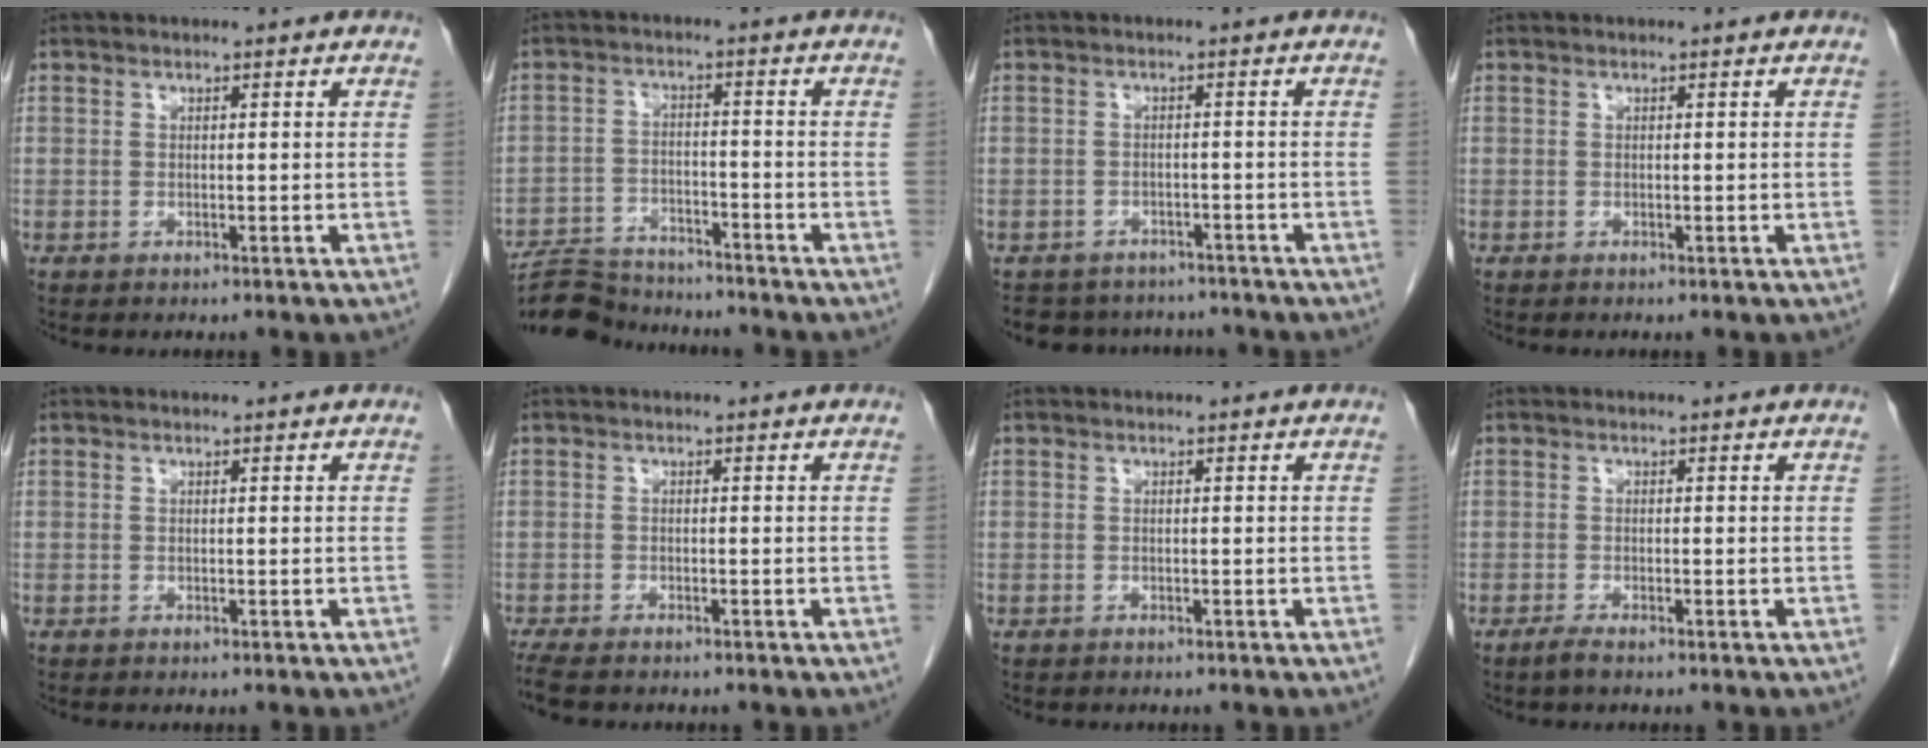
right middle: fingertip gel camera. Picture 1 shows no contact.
{"total": 9.7, "force": [-9.4, 1.8, 1.7], "torque": [-0.030, 0.002, -0.156]}
{"total": 8.0, "force": [-7.3, 3.1, 0.9], "torque": [-0.016, 0.011, -0.089]}
{"total": 0.0}
{"total": 0.0}
{"total": 4.7, "force": [-3.9, 1.2, 2.3], "torque": [-0.041, -0.012, -0.063]}
{"total": 0.0}
{"total": 1.4, "force": [-1.1, 0.0, 0.9], "torque": [-0.027, -0.005, -0.022]}